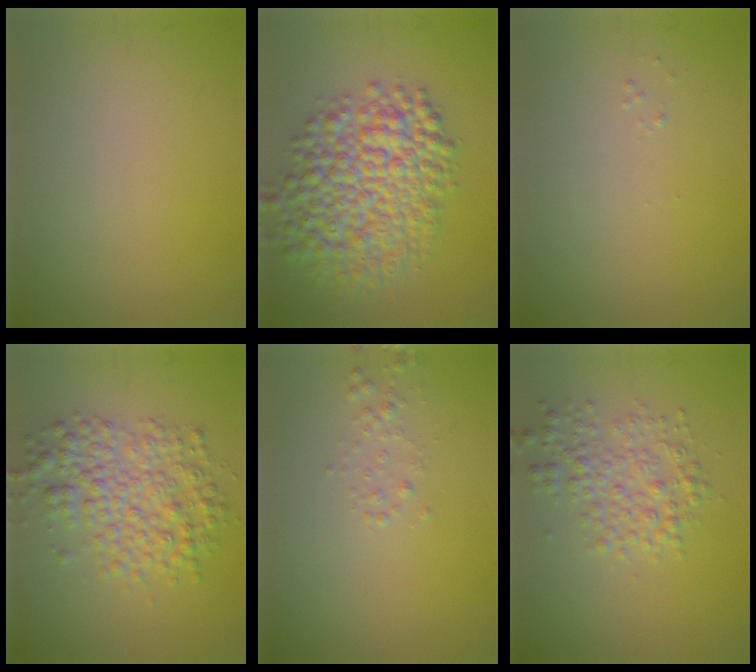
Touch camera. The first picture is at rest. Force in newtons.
{"total": 9.7, "press": 9.7, "slide": 0.3}
{"total": 0.0}
{"total": 5.4, "press": 5.4, "slide": 0.0}
{"total": 0.9, "press": 0.9, "slide": 0.0}
{"total": 3.3, "press": 3.3, "slide": 0.1}